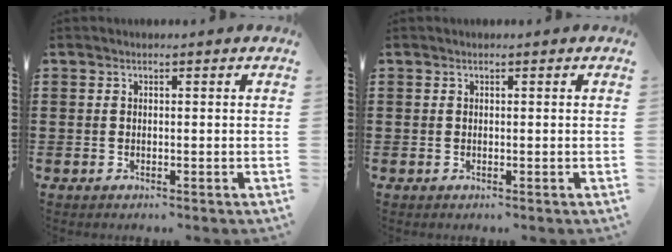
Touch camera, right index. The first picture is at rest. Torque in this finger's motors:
{"motor_torque": [-0.14, 0.10, 0.00, -0.01]}